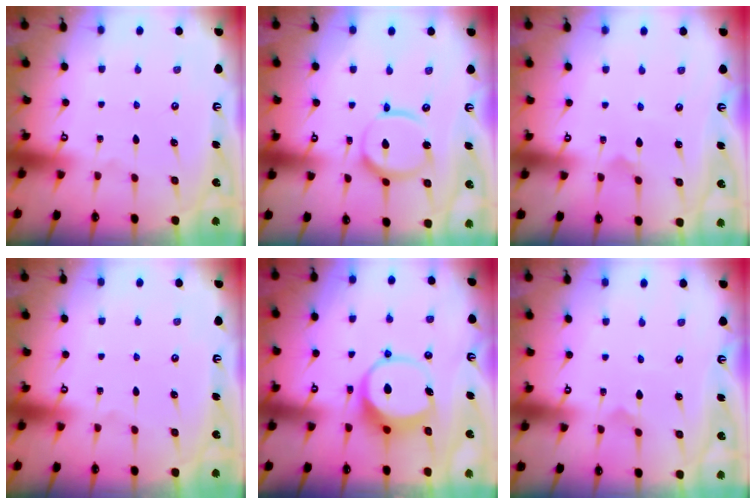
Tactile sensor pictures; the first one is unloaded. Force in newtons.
{"total": 13.0, "press": 12.9, "slide": 1.3}
{"total": 0.7, "press": 0.7, "slide": 0.0}
{"total": 0.0}
{"total": 8.4, "press": 8.3, "slide": 1.3}
{"total": 0.0}